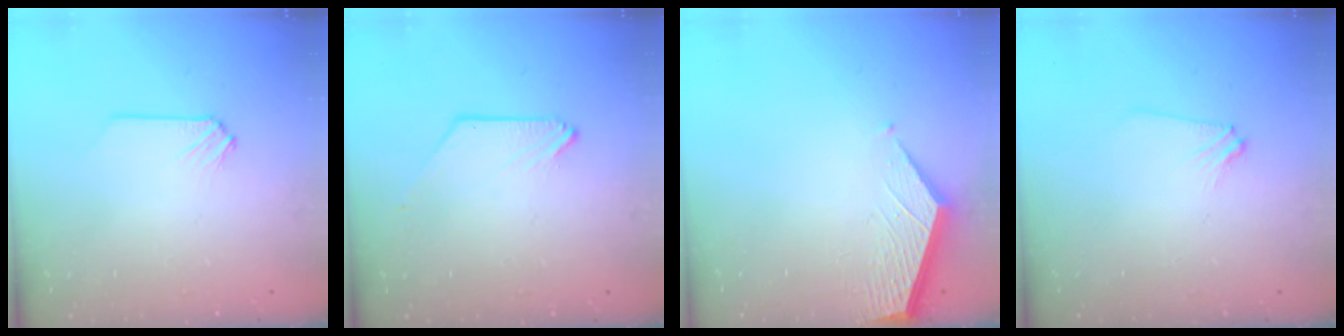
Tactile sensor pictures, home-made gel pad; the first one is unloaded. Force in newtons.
{"total": 0.0}
{"total": 3.7, "press": 3.7, "slide": 0.3}
{"total": 3.2, "press": 3.2, "slide": 0.5}